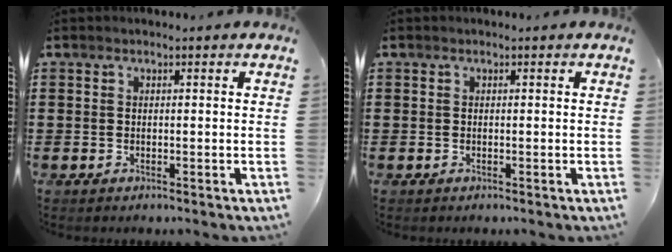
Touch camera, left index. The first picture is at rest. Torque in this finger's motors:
{"motor_torque": [-0.02, -0.03, -0.01, 0.01]}